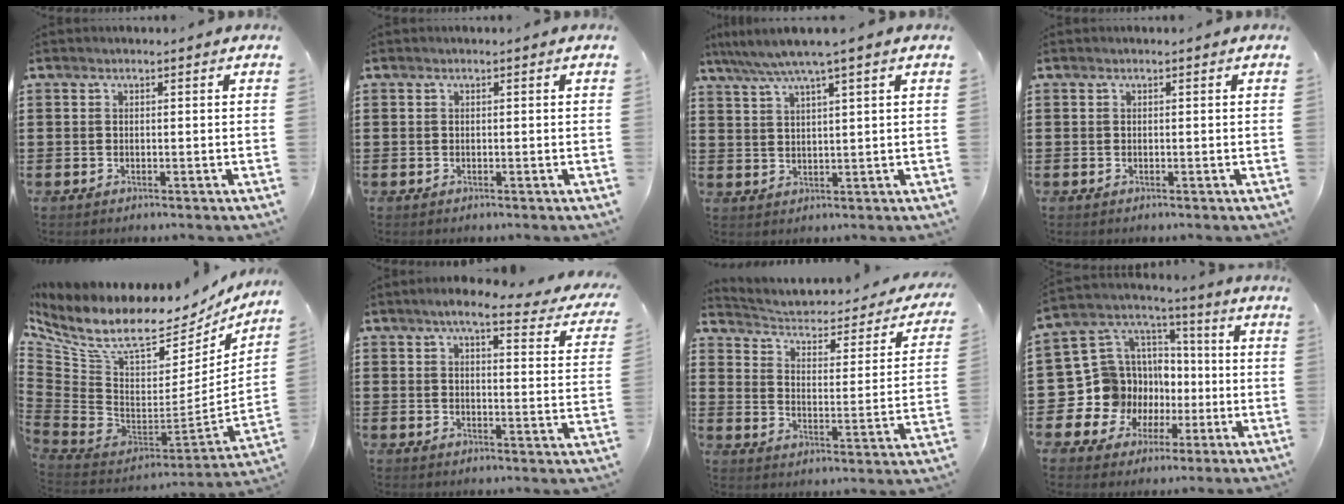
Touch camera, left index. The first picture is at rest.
{"total": 0.0}
{"total": 4.4, "force": [3.0, -0.6, 3.2], "torque": [-0.069, -0.010, 0.050]}
{"total": 0.0}
{"total": 10.9, "force": [7.4, 3.9, 7.0], "torque": [-0.159, -0.071, 0.122]}
{"total": 6.2, "force": [5.0, 0.5, 3.6], "torque": [-0.077, -0.018, 0.084]}
{"total": 2.7, "force": [2.0, 0.9, 1.5], "torque": [-0.046, -0.027, 0.024]}
{"total": 11.9, "force": [-2.2, 11.5, 2.3], "torque": [-0.099, -0.013, -0.019]}